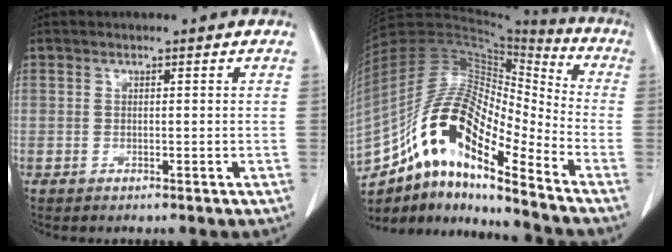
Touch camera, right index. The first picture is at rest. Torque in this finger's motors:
{"motor_torque": [1.27, -0.87, 0.62, 0.21]}